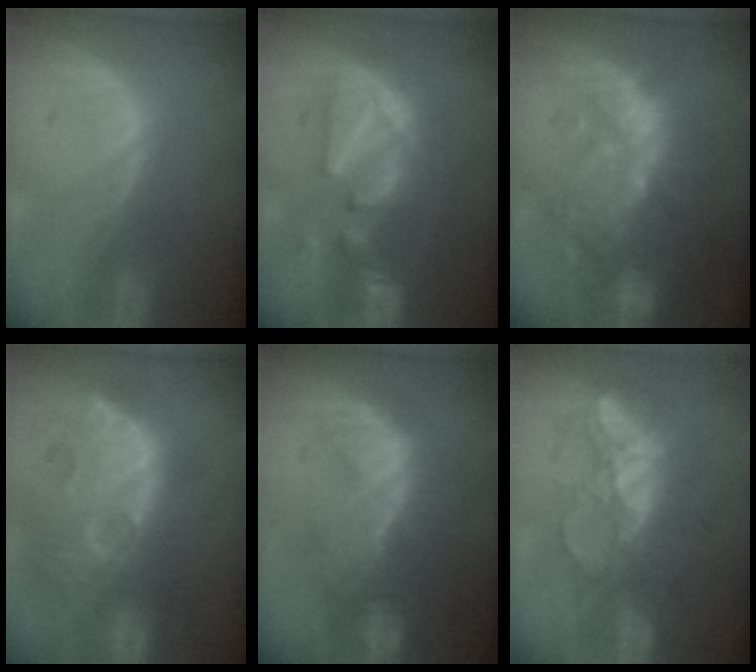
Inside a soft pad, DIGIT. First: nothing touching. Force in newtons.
{"total": 8.9, "press": 8.8, "slide": 1.0}
{"total": 11.2, "press": 9.9, "slide": 5.2}
{"total": 14.0, "press": 12.4, "slide": 6.6}
{"total": 8.5, "press": 8.3, "slide": 1.7}
{"total": 9.8, "press": 8.5, "slide": 4.8}